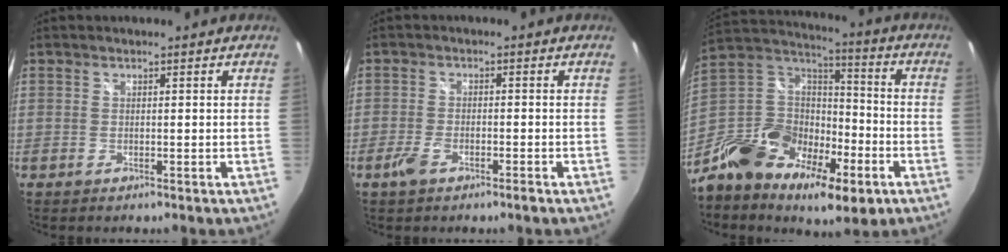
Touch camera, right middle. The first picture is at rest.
{"total": 3.4, "force": [-2.3, 1.1, 2.2], "torque": [-0.060, -0.002, -0.046]}
{"total": 20.3, "force": [-10.2, 10.9, 13.7], "torque": [-0.274, -0.010, -0.186]}